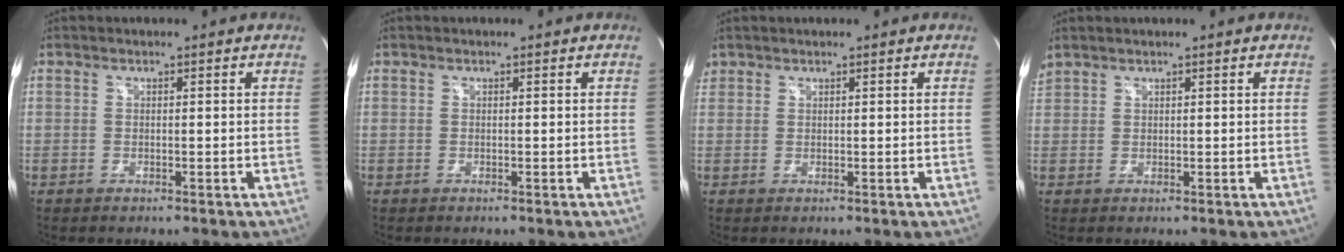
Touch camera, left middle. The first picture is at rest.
{"total": 0.0}
{"total": 1.2, "force": [0.9, 0.7, 0.0], "torque": [0.005, 0.011, 0.016]}
{"total": 1.7, "force": [1.6, 0.4, 0.3], "torque": [-0.022, 0.021, 0.039]}